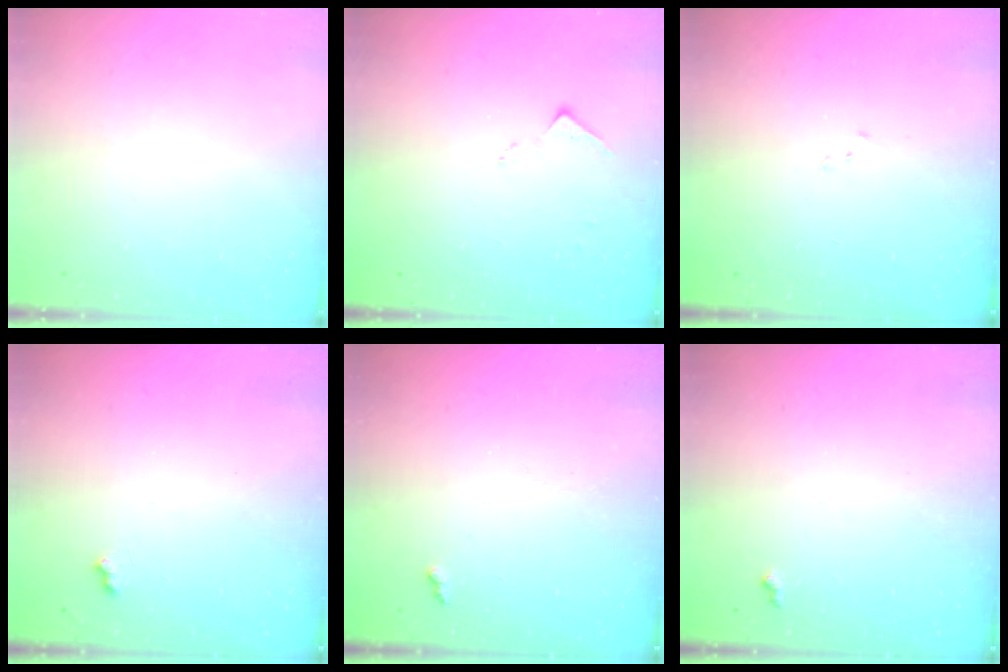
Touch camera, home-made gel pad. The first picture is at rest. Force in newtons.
{"total": 6.4, "press": 6.3, "slide": 0.8}
{"total": 6.7, "press": 6.6, "slide": 0.9}
{"total": 4.4, "press": 4.4, "slide": 0.6}
{"total": 2.7, "press": 2.7, "slide": 0.5}
{"total": 3.6, "press": 3.6, "slide": 0.5}